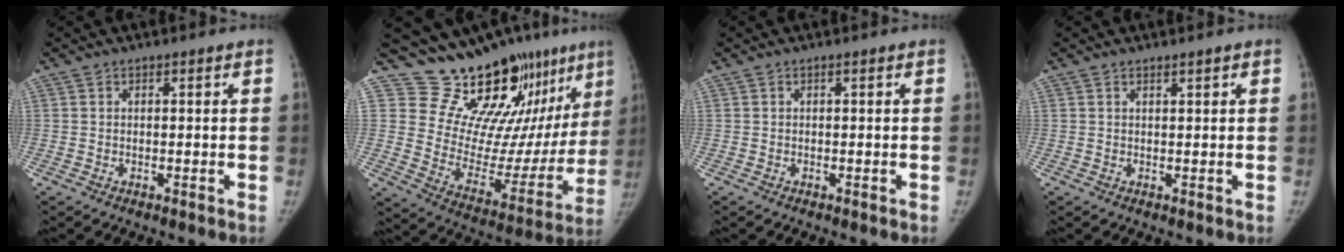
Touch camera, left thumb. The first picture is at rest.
{"total": 21.3, "force": [17.2, 7.1, 10.4], "torque": [-0.095, -0.121, 0.256]}
{"total": 0.0}
{"total": 0.8, "force": [0.7, 0.1, 0.4], "torque": [-0.005, -0.004, 0.012]}